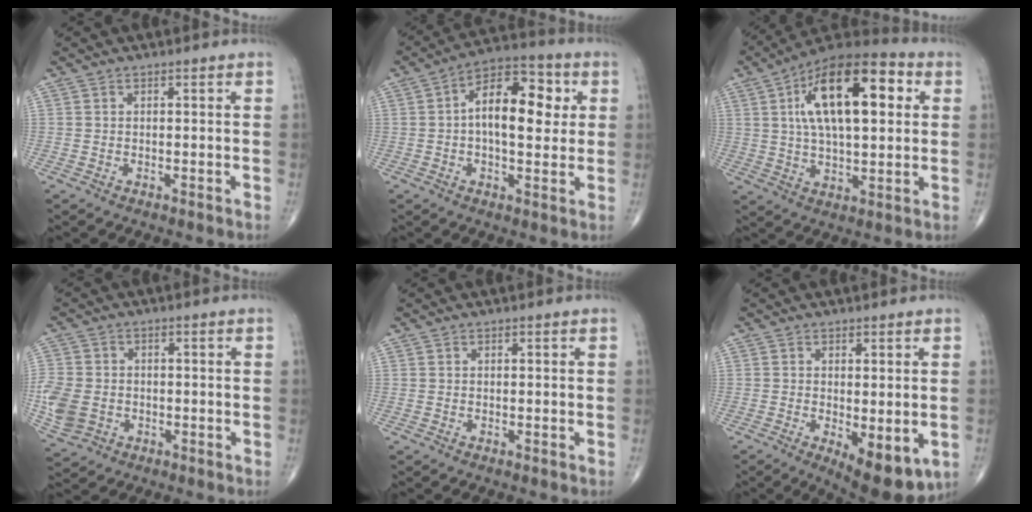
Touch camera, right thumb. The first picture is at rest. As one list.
[{"total": 13.7, "force": [1.8, 7.3, 11.5], "torque": [-0.154, 0.021, 0.019]}, {"total": 21.0, "force": [5.4, 9.4, 18.0], "torque": [-0.280, 0.012, 0.079]}, {"total": 11.2, "force": [-2.5, 9.1, 6.1], "torque": [-0.165, -0.001, -0.039]}, {"total": 0.0}, {"total": 9.2, "force": [-2.5, 3.6, 8.1], "torque": [-0.102, -0.021, -0.027]}]